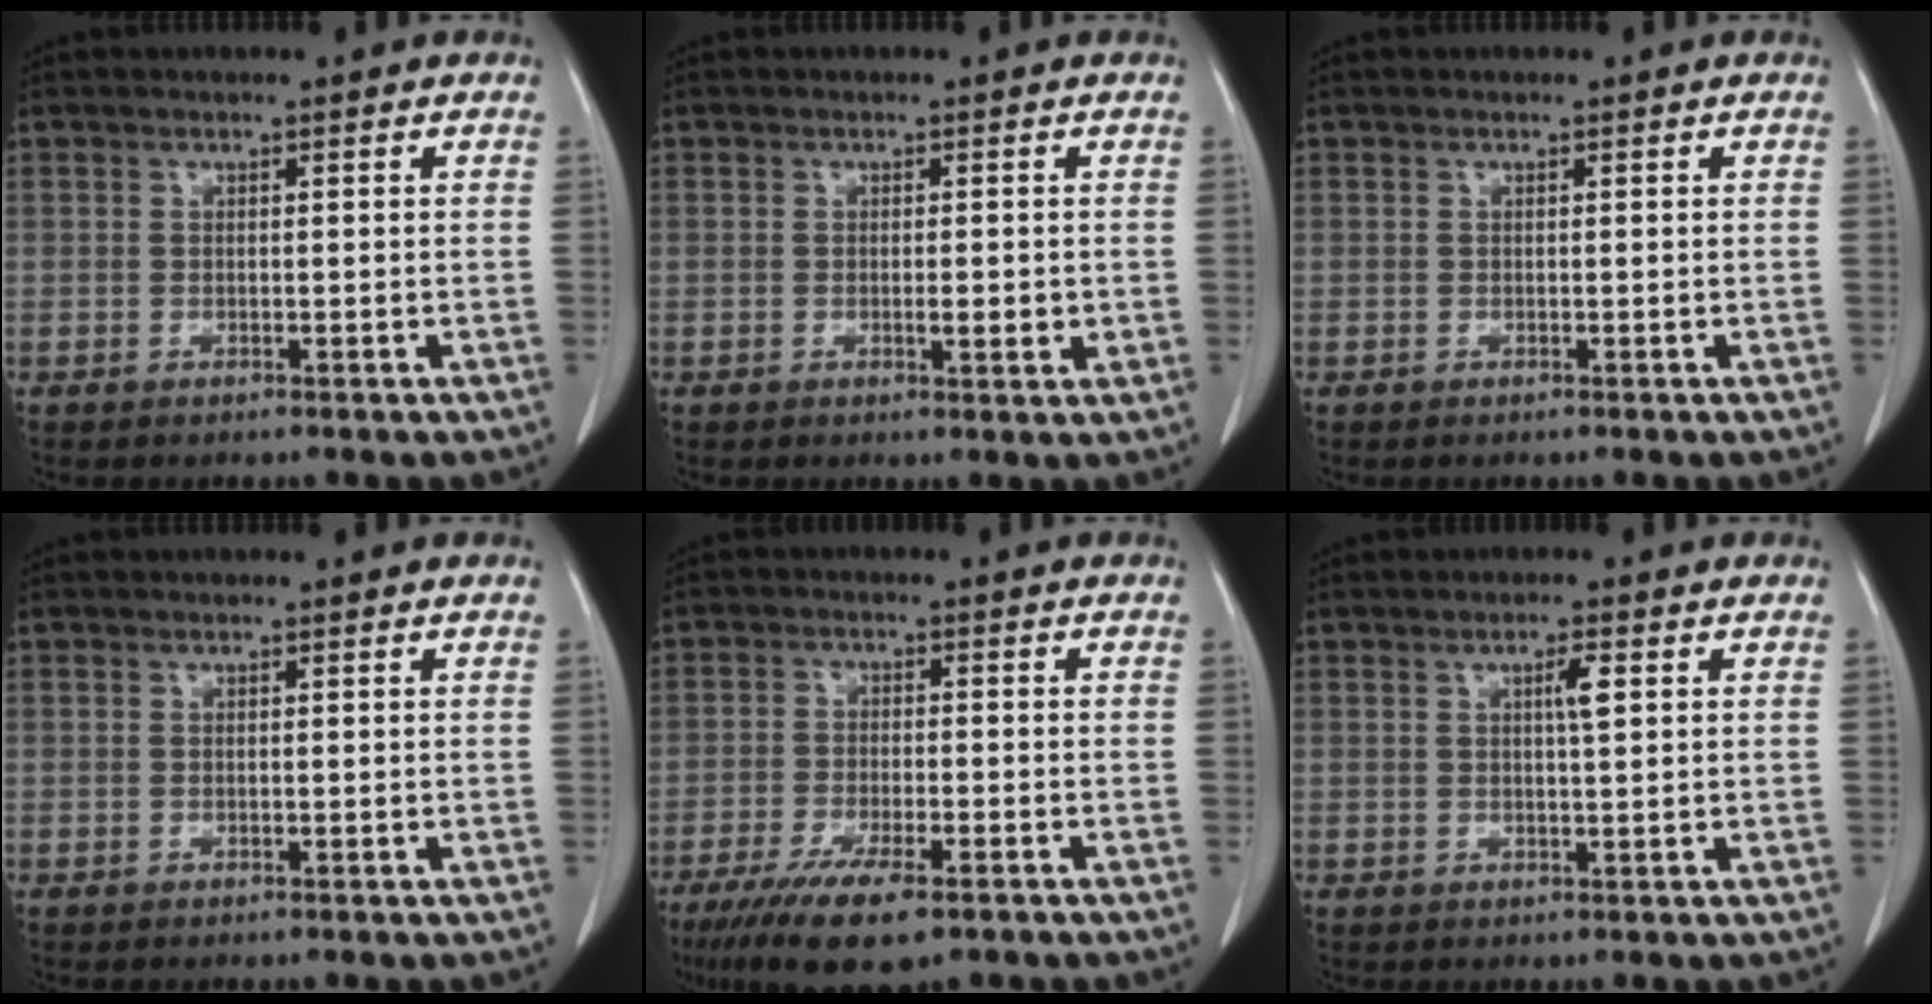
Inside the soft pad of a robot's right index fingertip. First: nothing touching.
{"total": 2.4, "force": [-0.3, 0.6, 2.3], "torque": [-0.038, -0.002, -0.004]}
{"total": 0.0}
{"total": 0.0}
{"total": 9.6, "force": [-6.2, 2.3, 6.9], "torque": [-0.118, -0.018, -0.101]}
{"total": 2.5, "force": [0.8, 0.2, 2.4], "torque": [-0.038, 0.001, 0.013]}